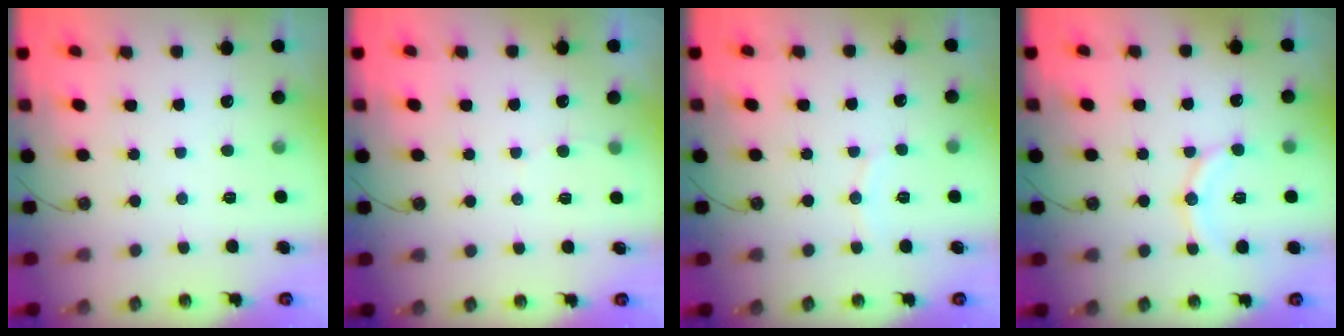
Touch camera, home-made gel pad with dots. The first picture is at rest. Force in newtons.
{"total": 2.3, "press": 2.3, "slide": 0.3}
{"total": 5.9, "press": 5.9, "slide": 0.6}
{"total": 11.4, "press": 11.1, "slide": 2.7}